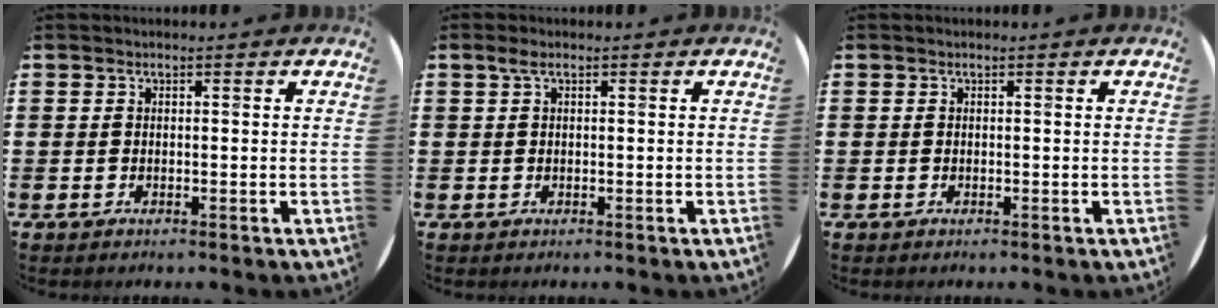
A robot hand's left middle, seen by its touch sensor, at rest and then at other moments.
{"total": 1.1, "force": [0.5, 0.4, 0.9], "torque": [-0.018, 0.006, 0.007]}
{"total": 0.0}